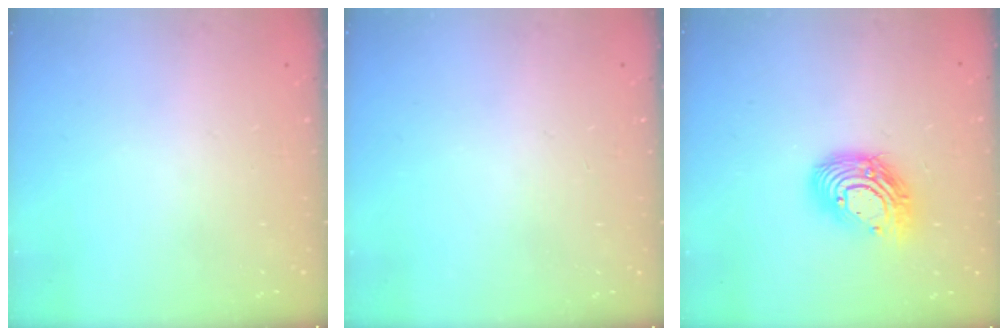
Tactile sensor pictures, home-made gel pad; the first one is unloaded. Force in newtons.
{"total": 0.0}
{"total": 13.7, "press": 13.7, "slide": 1.2}